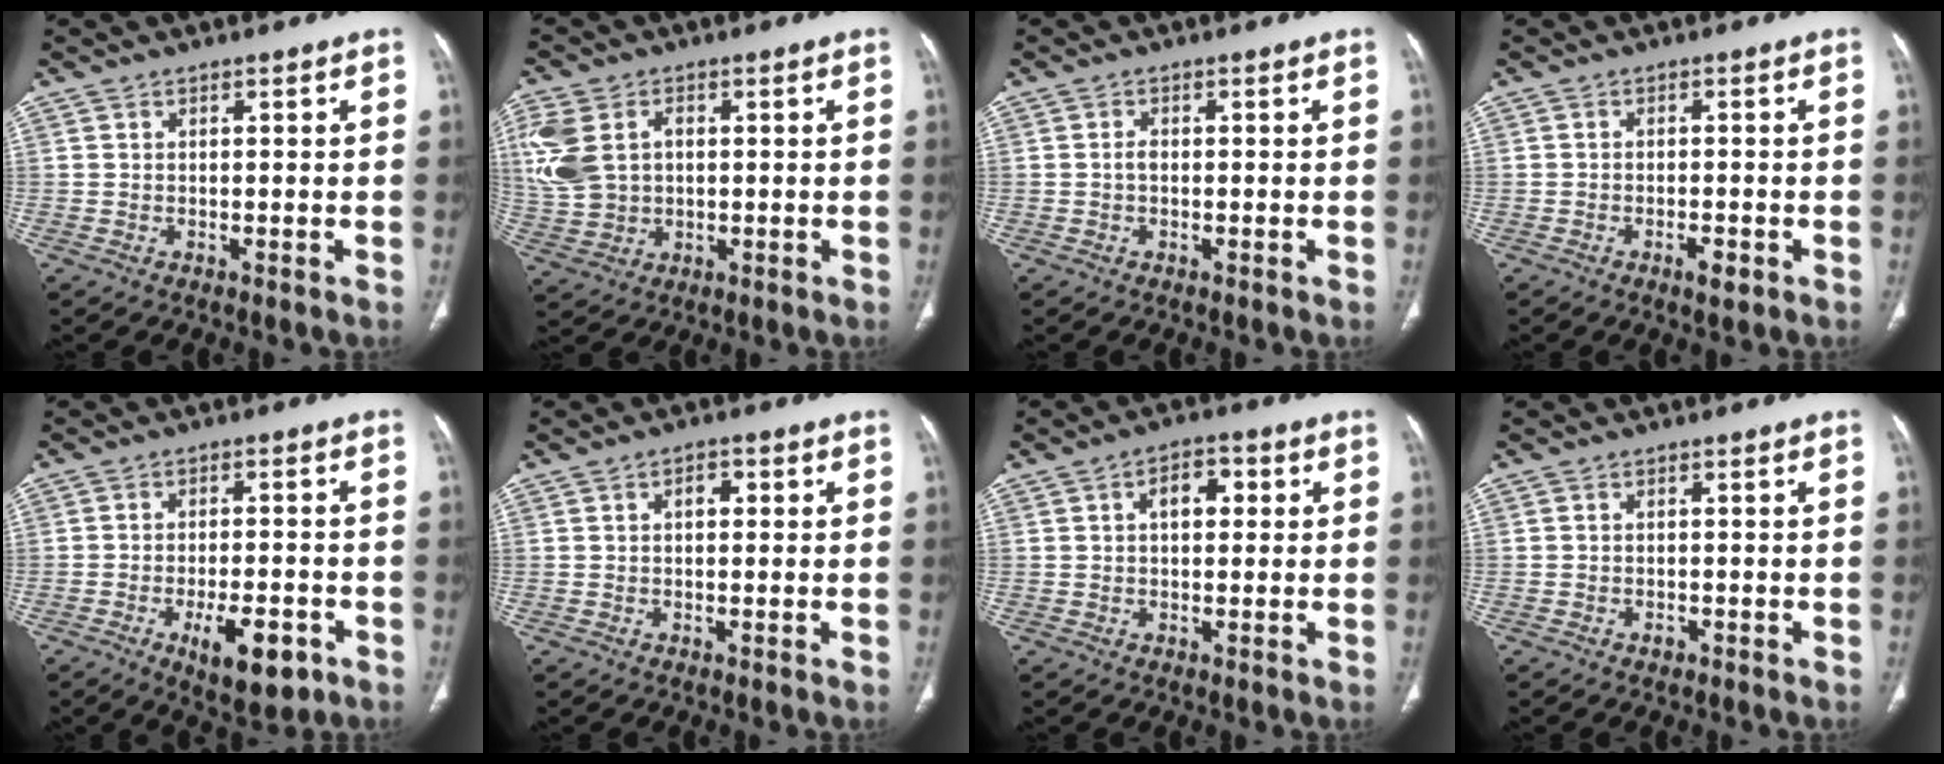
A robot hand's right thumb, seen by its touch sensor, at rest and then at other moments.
{"total": 12.3, "force": [2.3, 9.2, 7.9], "torque": [-0.185, 0.010, 0.053]}
{"total": 1.0, "force": [-0.2, 0.6, 0.8], "torque": [-0.014, 0.002, -0.005]}
{"total": 2.4, "force": [-1.3, 0.9, 1.8], "torque": [-0.028, 0.002, -0.021]}
{"total": 9.8, "force": [-4.4, 4.0, 7.8], "torque": [-0.109, 0.012, -0.058]}
{"total": 2.7, "force": [0.6, 1.6, 2.1], "torque": [-0.028, 0.009, 0.007]}
{"total": 5.7, "force": [1.3, 3.3, 4.4], "torque": [-0.054, 0.012, 0.015]}
{"total": 1.0, "force": [-0.6, 0.7, 0.4], "torque": [-0.005, 0.003, -0.008]}